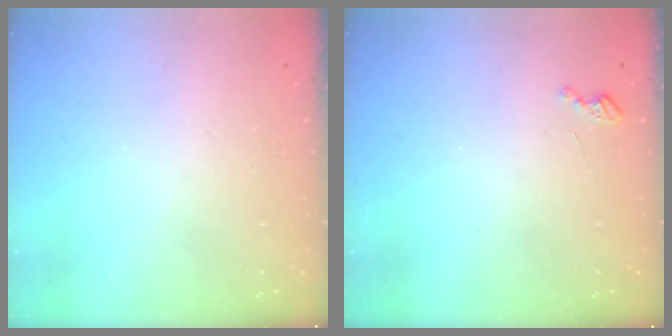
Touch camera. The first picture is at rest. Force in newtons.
{"total": 2.7, "press": 2.7, "slide": 0.4}